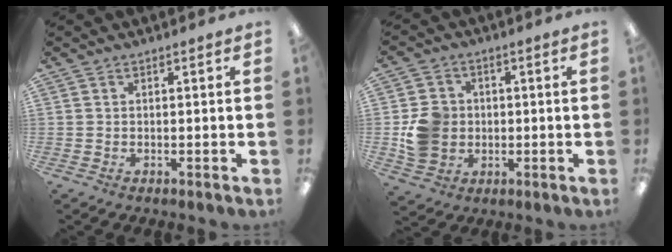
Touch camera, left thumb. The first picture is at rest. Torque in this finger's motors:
{"motor_torque": [0.91, 0.93, 0.38, -0.37, 0.15]}